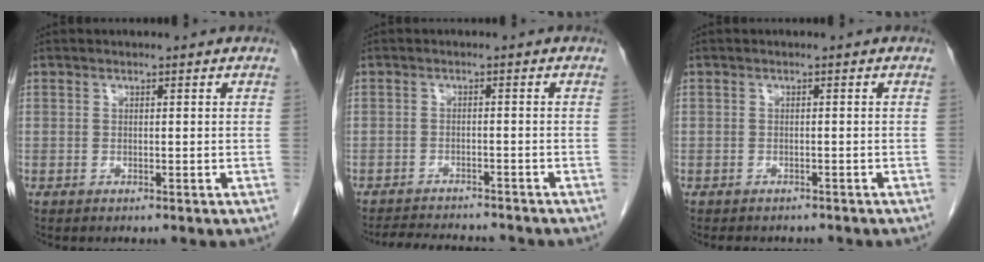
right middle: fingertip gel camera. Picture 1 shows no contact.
{"total": 8.2, "force": [-7.7, 1.3, 2.4], "torque": [-0.035, -0.001, -0.108]}
{"total": 3.7, "force": [-3.2, 1.8, 0.8], "torque": [-0.014, -0.001, -0.039]}